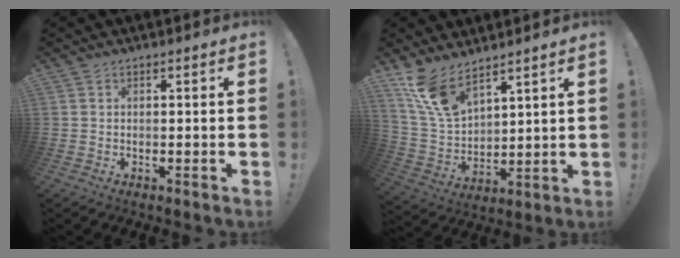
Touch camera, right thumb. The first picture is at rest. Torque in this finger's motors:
{"motor_torque": [0.15, 0.31, 0.26, 0.12, 0.11]}